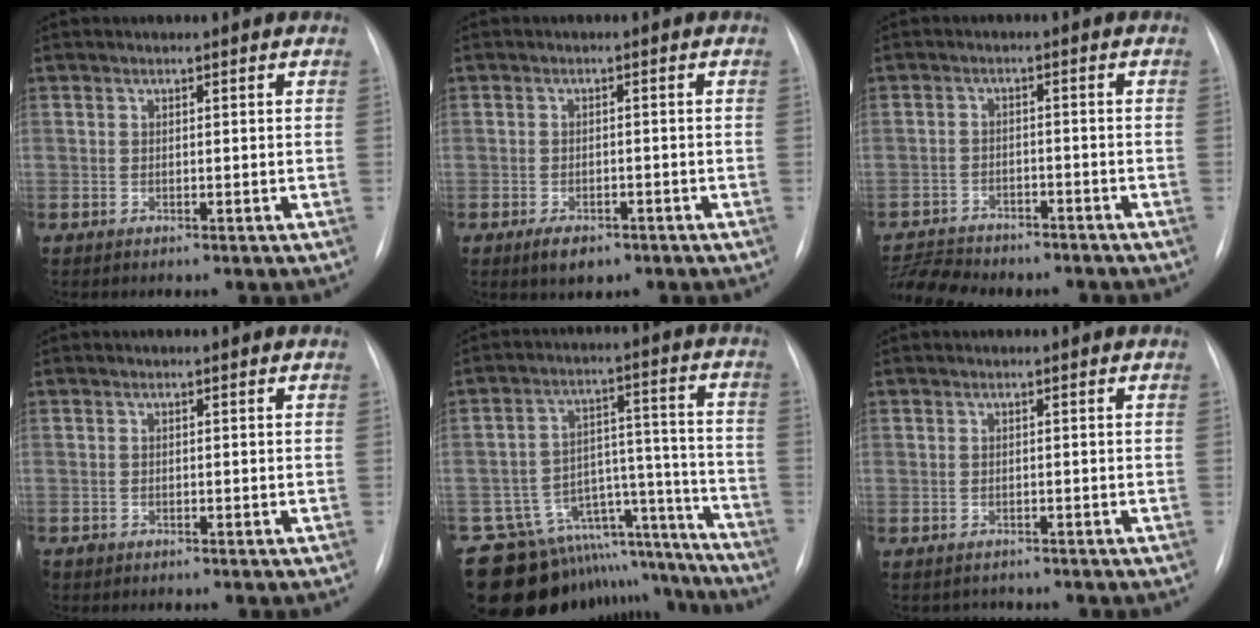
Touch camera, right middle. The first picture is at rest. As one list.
[{"total": 3.6, "force": [-2.3, 1.9, 2.0], "torque": [-0.037, -0.003, -0.027]}, {"total": 9.2, "force": [-8.5, 2.8, 2.1], "torque": [-0.039, 0.004, -0.127]}, {"total": 0.7, "force": [-0.5, 0.5, -0.1], "torque": [-0.003, 0.003, -0.010]}, {"total": 20.9, "force": [-19.2, 7.4, 3.5], "torque": [-0.050, 0.074, -0.264]}, {"total": 1.7, "force": [-1.3, 1.0, -0.4], "torque": [-0.001, 0.001, -0.020]}]